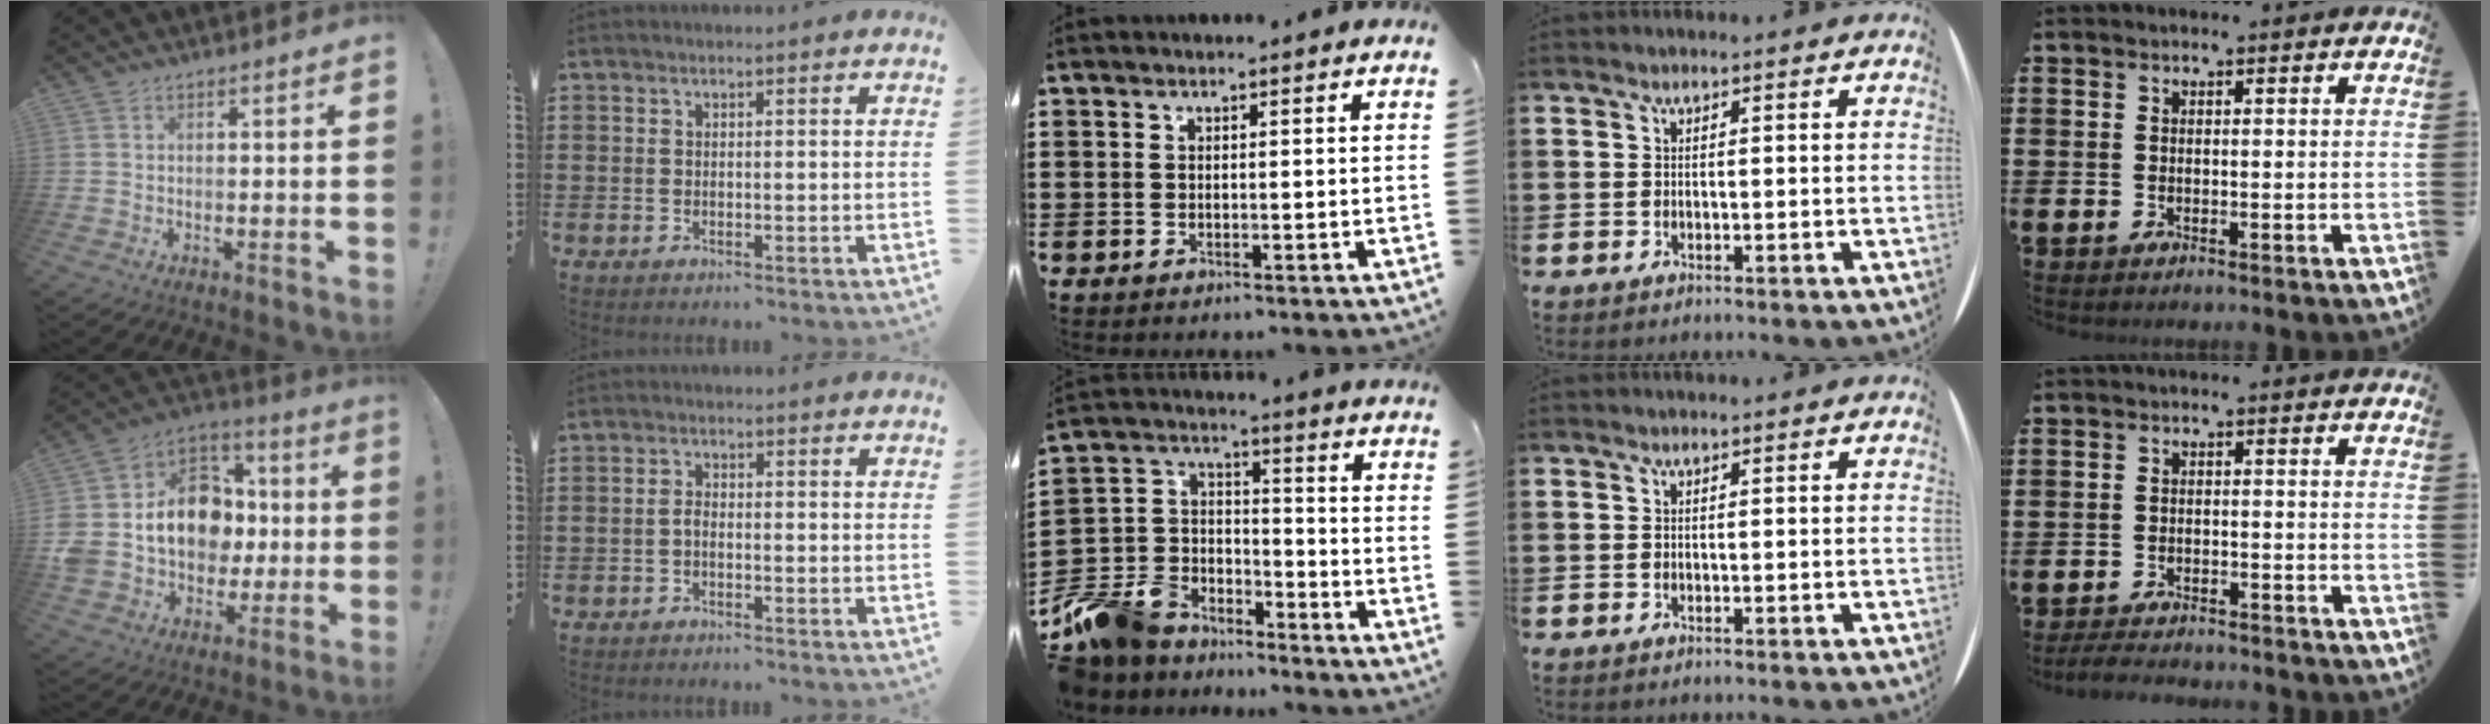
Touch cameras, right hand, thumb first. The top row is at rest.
{"thumb": {"total": 18.7, "force": [0.4, 15.2, 10.9], "torque": [-0.181, 0.018, 0.029]}, "index": {"total": 1.1, "force": [-0.5, 0.6, 0.8], "torque": [-0.017, 0.000, -0.010]}, "middle": {"total": 9.4, "force": [-8.3, 4.4, 1.0], "torque": [-0.054, 0.014, -0.165]}, "little": {"total": 2.7, "force": [-2.7, 0.0, 0.3], "torque": [-0.006, 0.004, -0.057]}}